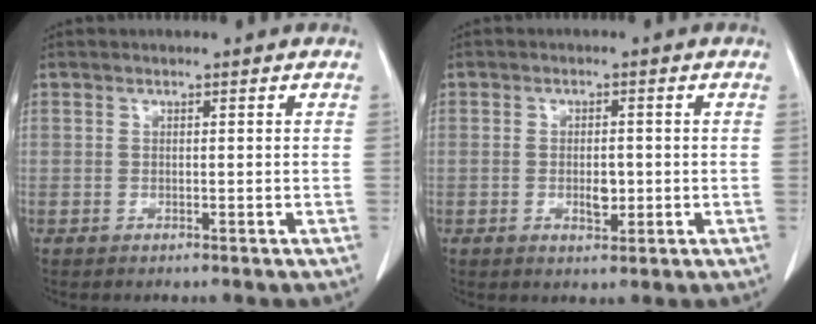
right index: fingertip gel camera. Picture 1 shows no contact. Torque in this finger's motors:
{"motor_torque": [-0.08, 0.13, 0.05, 0.03]}